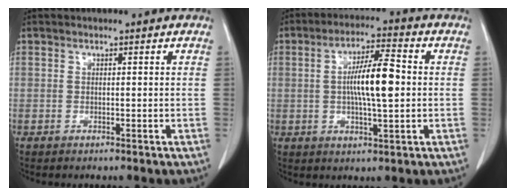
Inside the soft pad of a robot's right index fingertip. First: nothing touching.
{"total": 9.2, "force": [0.2, 1.5, 9.1], "torque": [-0.164, 0.008, 0.000]}